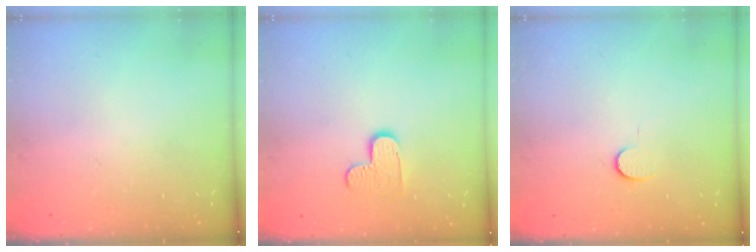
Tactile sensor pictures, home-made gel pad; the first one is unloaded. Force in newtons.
{"total": 6.8, "press": 6.8, "slide": 0.2}
{"total": 6.0, "press": 6.0, "slide": 0.5}